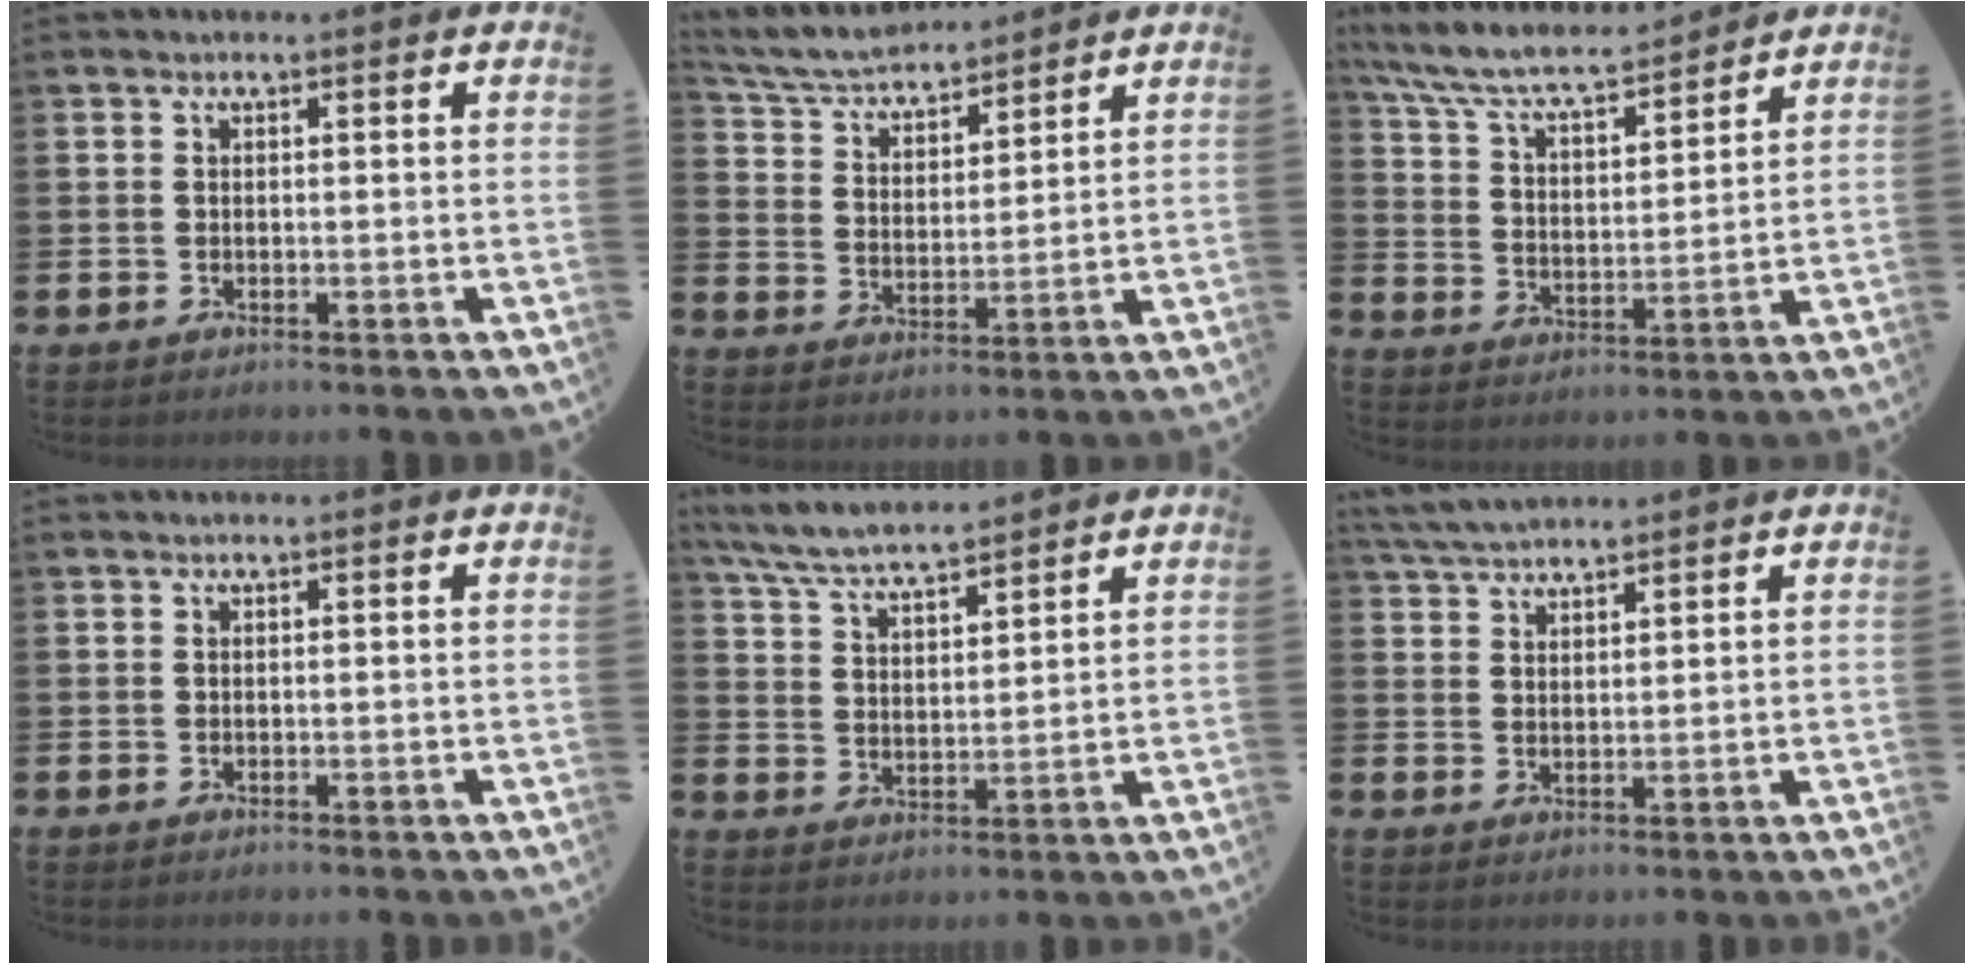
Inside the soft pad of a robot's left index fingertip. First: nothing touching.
{"total": 5.9, "force": [5.7, 1.1, 1.0], "torque": [-0.049, -0.035, 0.100]}
{"total": 8.1, "force": [7.5, 1.4, 2.7], "torque": [-0.089, -0.048, 0.131]}
{"total": 0.0}
{"total": 6.7, "force": [6.4, 0.8, 1.8], "torque": [-0.063, -0.029, 0.117]}
{"total": 4.2, "force": [4.1, 0.6, 0.7], "torque": [-0.032, -0.012, 0.079]}